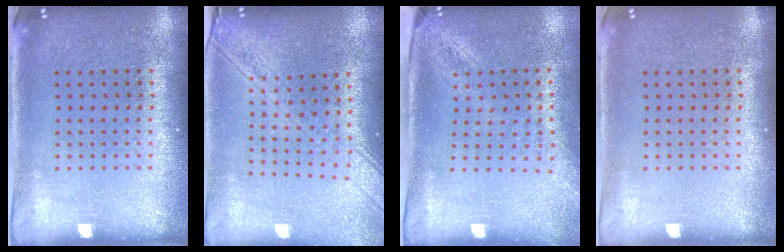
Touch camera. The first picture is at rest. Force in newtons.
{"total": 2.2, "press": 1.9, "slide": 1.2}
{"total": 2.0, "press": 1.6, "slide": 1.3}
{"total": 0.0}